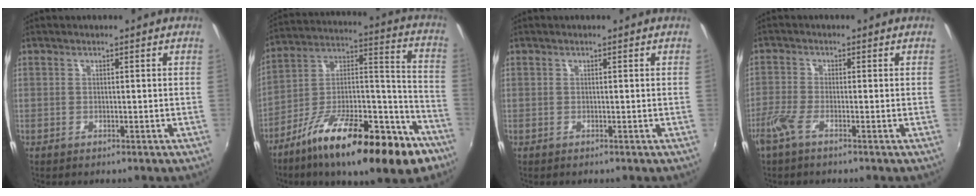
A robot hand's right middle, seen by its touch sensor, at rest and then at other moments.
{"total": 26.7, "force": [-16.3, 8.6, 19.3], "torque": [-0.292, -0.008, -0.259]}
{"total": 0.0}
{"total": 3.6, "force": [-2.4, 0.4, 2.6], "torque": [-0.068, -0.009, -0.052]}